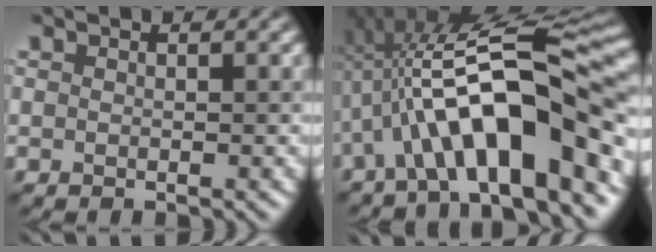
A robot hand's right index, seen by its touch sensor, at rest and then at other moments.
{"total": 12.6, "force": [-3.2, 4.1, 11.5], "torque": [-0.176, 0.027, -0.056]}